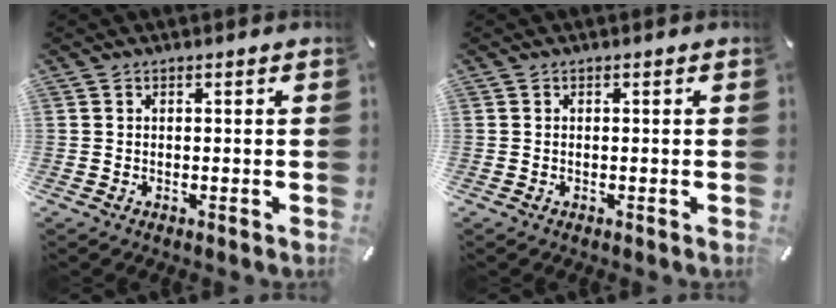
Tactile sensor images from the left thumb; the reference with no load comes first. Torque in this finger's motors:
{"motor_torque": [-0.18, 0.07, -0.11, 0.03, -0.02]}